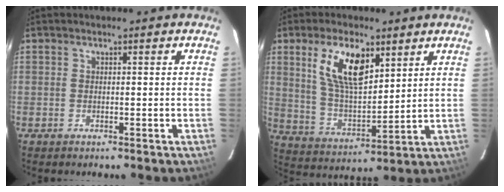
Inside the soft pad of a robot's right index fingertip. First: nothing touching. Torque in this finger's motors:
{"motor_torque": [0.70, 0.44, 0.68, 0.11]}